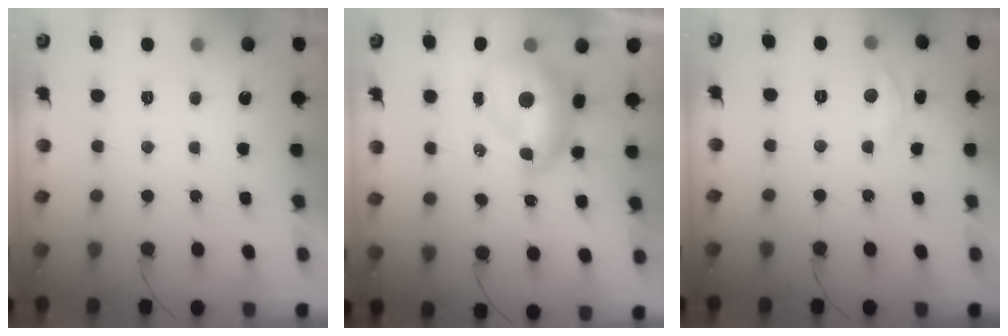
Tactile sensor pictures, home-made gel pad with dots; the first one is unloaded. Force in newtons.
{"total": 8.9, "press": 8.8, "slide": 1.0}
{"total": 4.1, "press": 4.1, "slide": 0.4}